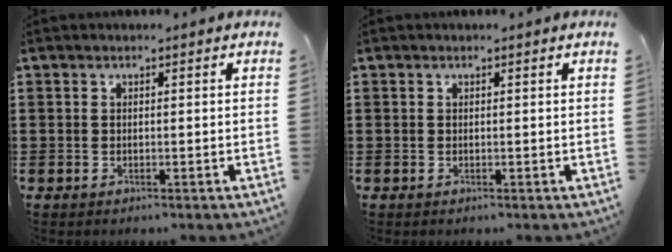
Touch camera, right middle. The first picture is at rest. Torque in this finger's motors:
{"motor_torque": [-0.05, -0.31, 0.00, 0.01]}